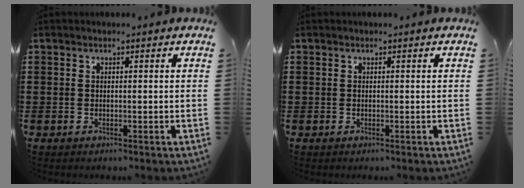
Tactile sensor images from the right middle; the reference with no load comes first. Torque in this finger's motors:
{"motor_torque": [0.06, -0.19, 0.00, 0.01]}